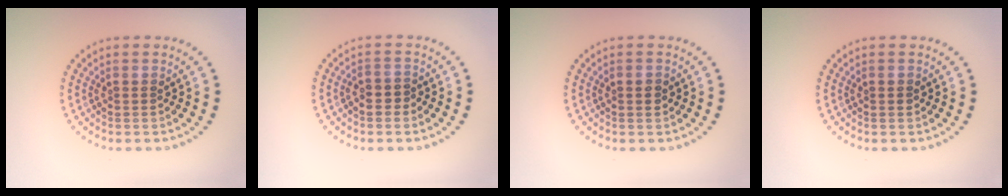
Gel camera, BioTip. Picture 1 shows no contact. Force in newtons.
{"total": 1.2, "press": 1.0, "slide": 0.7}
{"total": 1.2, "press": 1.2, "slide": 0.1}
{"total": 0.6, "press": 0.6, "slide": 0.2}